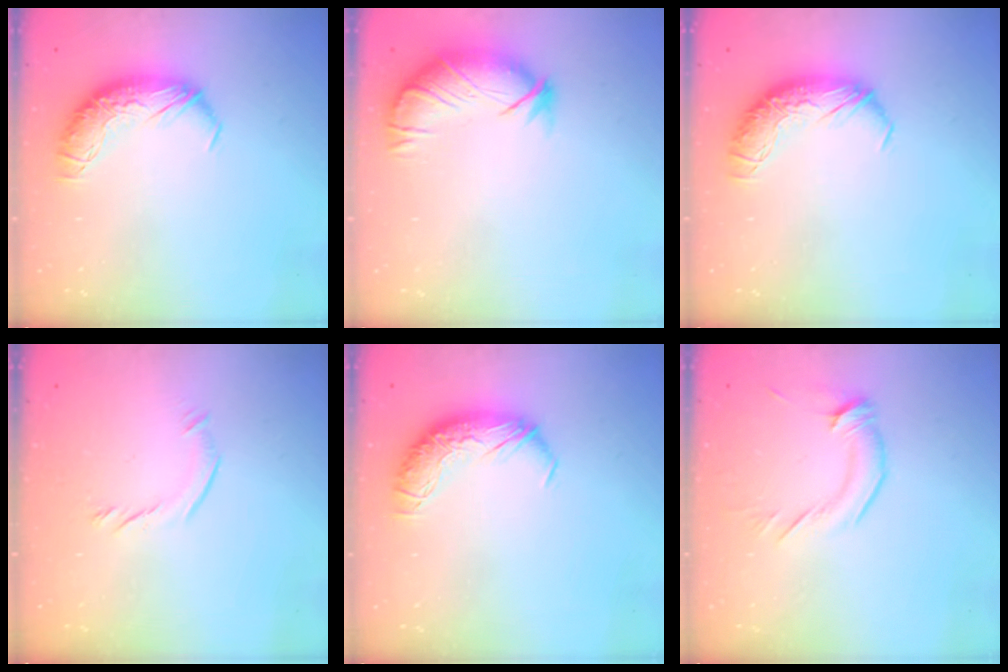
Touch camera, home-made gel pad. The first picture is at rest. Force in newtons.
{"total": 3.8, "press": 3.2, "slide": 2.1}
{"total": 0.0}
{"total": 5.2, "press": 5.0, "slide": 1.4}
{"total": 0.0}
{"total": 2.1, "press": 2.1, "slide": 0.5}